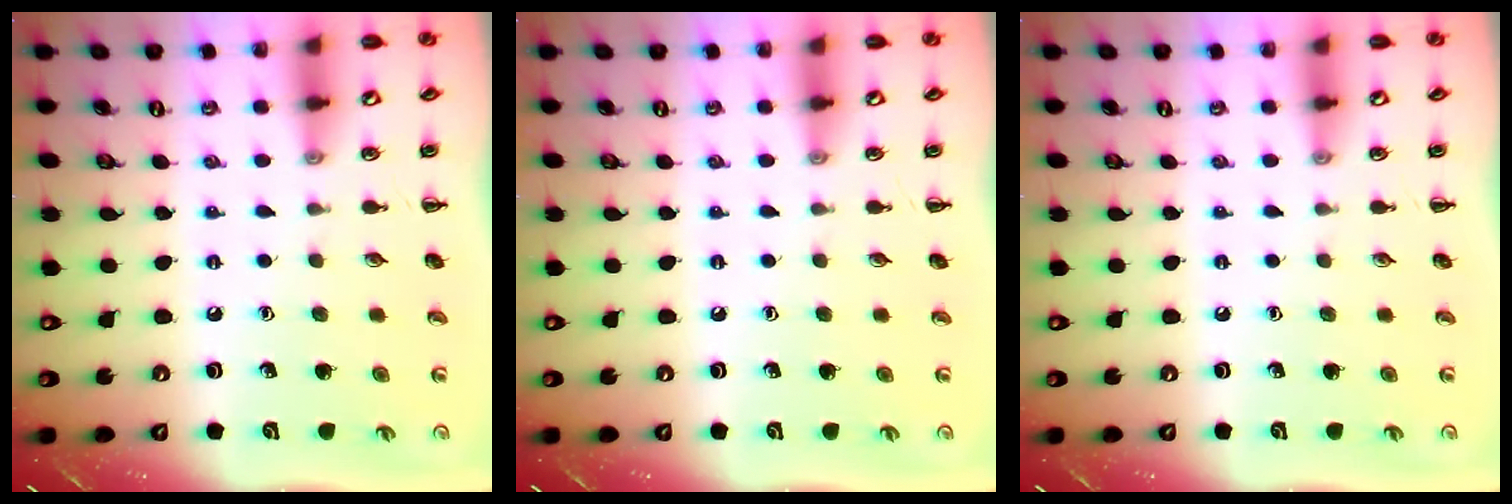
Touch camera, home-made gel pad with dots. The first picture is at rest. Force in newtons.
{"total": 0.0}
{"total": 0.0}